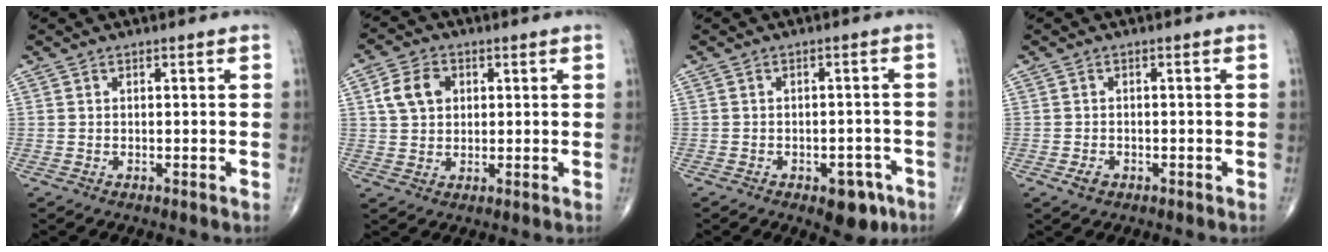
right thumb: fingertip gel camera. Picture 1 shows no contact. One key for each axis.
{"total": 6.6, "fx": 1.8, "fy": 5.0, "fz": 3.9, "tx": -0.061, "ty": 0.004, "tz": 0.029}
{"total": 6.1, "fx": -3.4, "fy": 3.3, "fz": 3.9, "tx": -0.025, "ty": 0.022, "tz": -0.040}
{"total": 1.9, "fx": -1.0, "fy": 1.3, "fz": 1.0, "tx": -0.015, "ty": 0.002, "tz": -0.015}